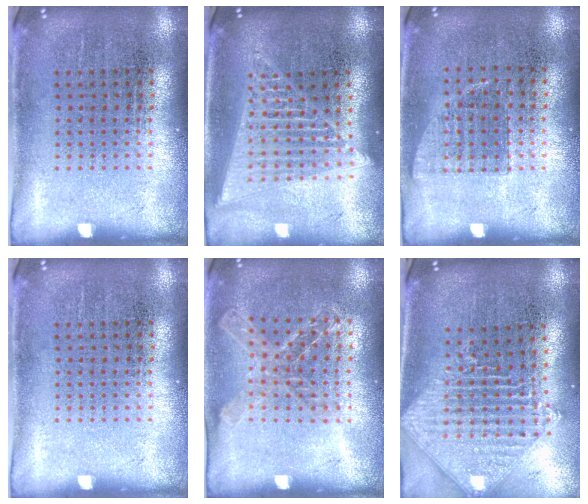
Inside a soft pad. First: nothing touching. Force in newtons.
{"total": 1.8, "press": 1.6, "slide": 0.8}
{"total": 0.7, "press": 0.7, "slide": 0.2}
{"total": 0.0}
{"total": 1.2, "press": 1.2, "slide": 0.1}
{"total": 2.2, "press": 1.8, "slide": 1.3}